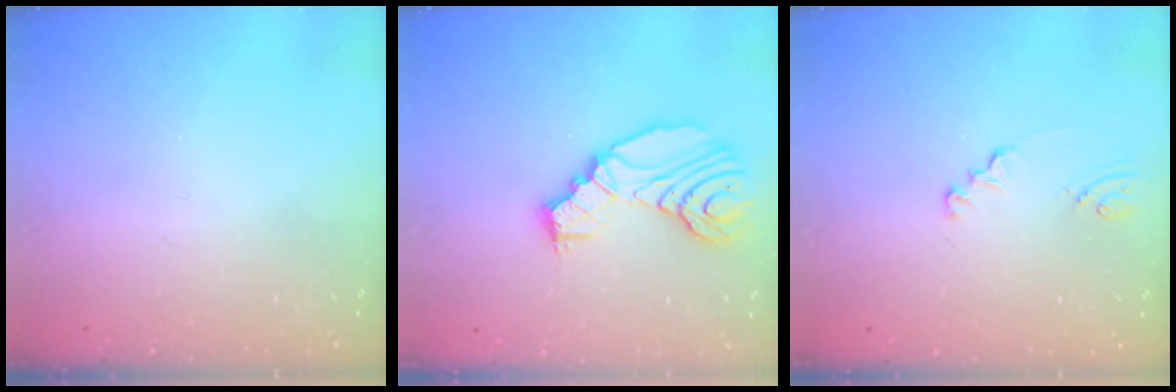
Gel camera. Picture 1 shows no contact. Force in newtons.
{"total": 14.4, "press": 13.7, "slide": 4.6}
{"total": 1.5, "press": 1.5, "slide": 0.1}